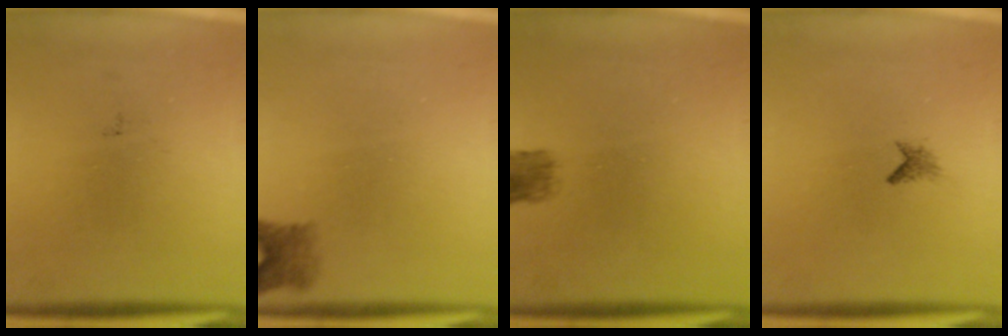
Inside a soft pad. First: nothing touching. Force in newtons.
{"total": 2.4}
{"total": 2.9}
{"total": 0.9}